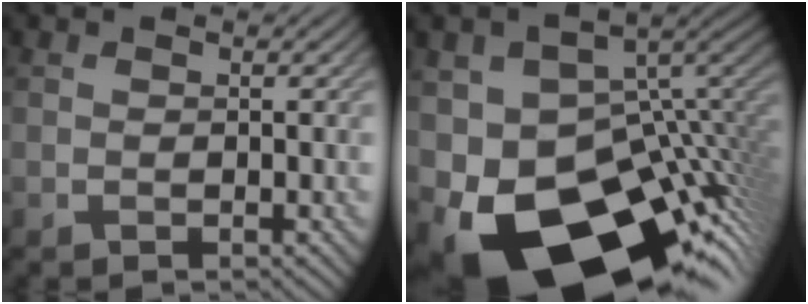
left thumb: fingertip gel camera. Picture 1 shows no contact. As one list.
[{"total": 20.0, "force": [-8.9, 11.6, 13.7], "torque": [-0.235, -0.044, -0.122]}]